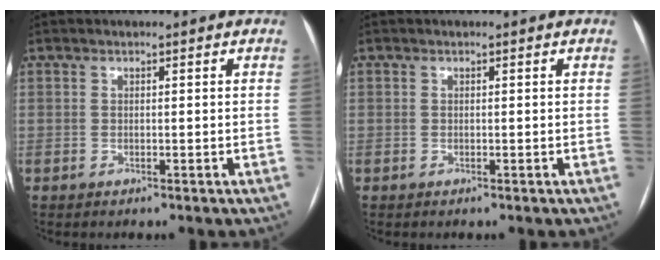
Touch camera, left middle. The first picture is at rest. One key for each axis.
{"total": 0.0}